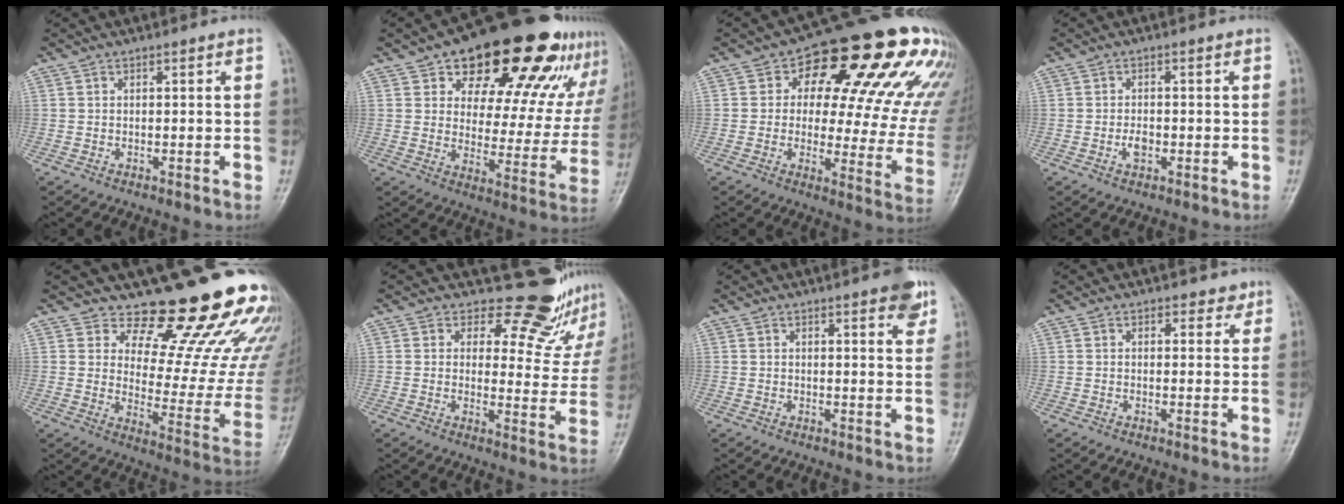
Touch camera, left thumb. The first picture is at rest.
{"total": 26.5, "force": [16.5, 12.6, 16.3], "torque": [-0.186, -0.044, 0.225]}
{"total": 25.2, "force": [10.9, 11.8, 19.5], "torque": [-0.210, 0.007, 0.145]}
{"total": 2.4, "force": [-0.7, 1.5, 1.8], "torque": [-0.027, 0.002, -0.015]}
{"total": 21.6, "force": [17.7, 7.3, 10.0], "torque": [-0.077, -0.148, 0.220]}
{"total": 13.7, "force": [12.2, 5.6, 2.8], "torque": [0.015, -0.106, 0.130]}
{"total": 5.5, "force": [3.3, 1.6, 4.1], "torque": [-0.037, -0.013, 0.037]}
{"total": 2.2, "force": [1.5, 1.4, 0.6], "torque": [0.012, -0.007, 0.016]}